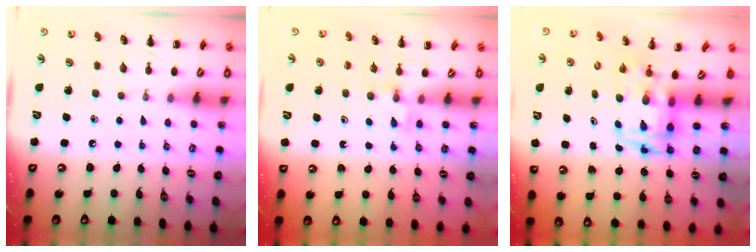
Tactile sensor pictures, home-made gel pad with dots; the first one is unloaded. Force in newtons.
{"total": 3.5, "press": 3.4, "slide": 1.0}
{"total": 3.7, "press": 3.6, "slide": 0.8}